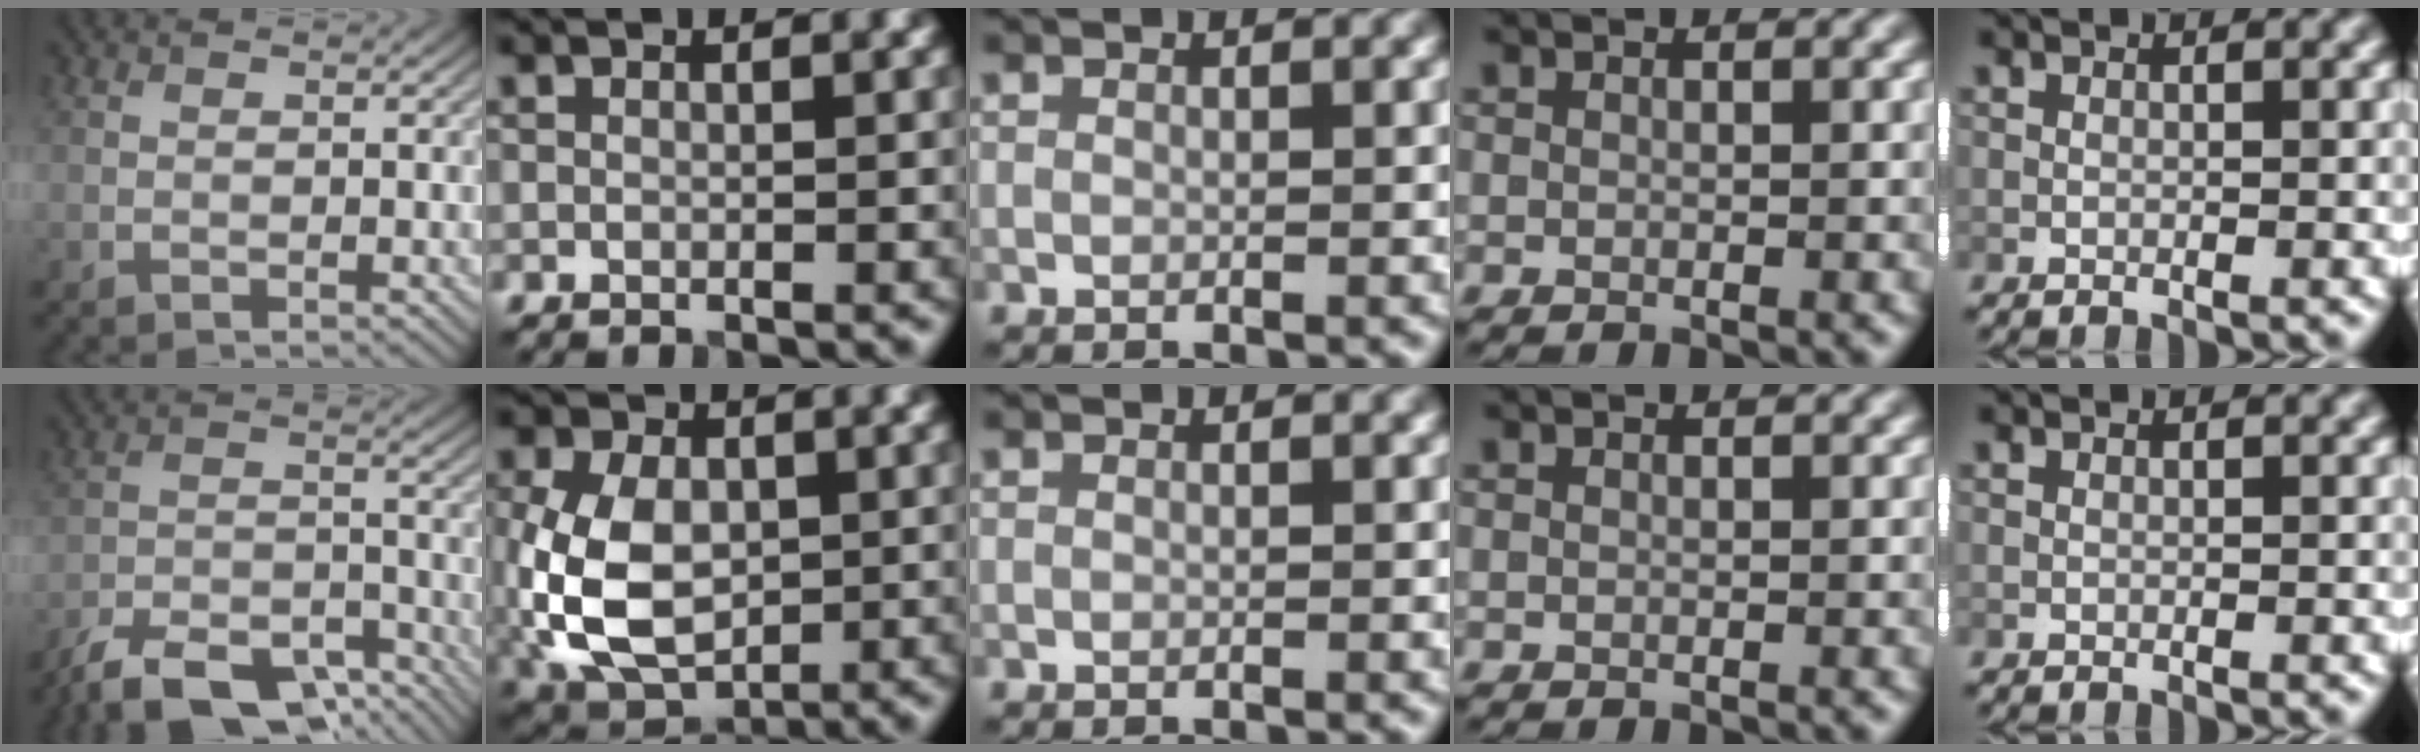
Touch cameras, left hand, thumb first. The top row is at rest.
{"thumb": {"total": 11.6, "force": [-9.2, 4.3, 5.6], "torque": [-0.096, -0.014, -0.156]}, "index": {"total": 9.5, "force": [-1.0, 6.3, 7.1], "torque": [-0.162, -0.003, -0.026]}}